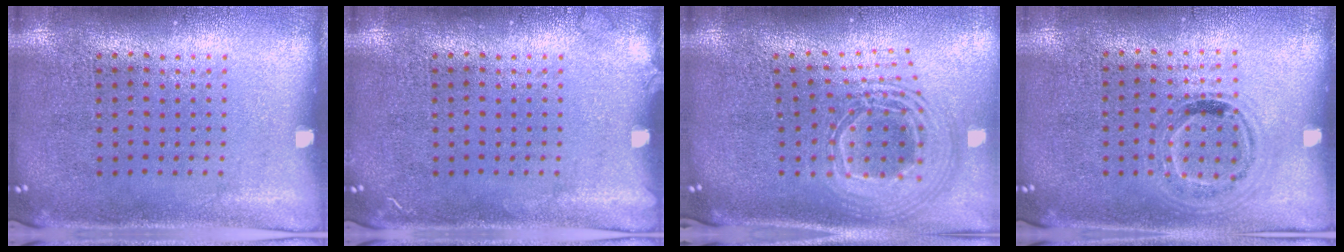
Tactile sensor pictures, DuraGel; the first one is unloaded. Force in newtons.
{"total": 0.8, "press": 0.7, "slide": 0.2}
{"total": 2.5, "press": 1.8, "slide": 1.7}
{"total": 0.9, "press": 0.9, "slide": 0.3}